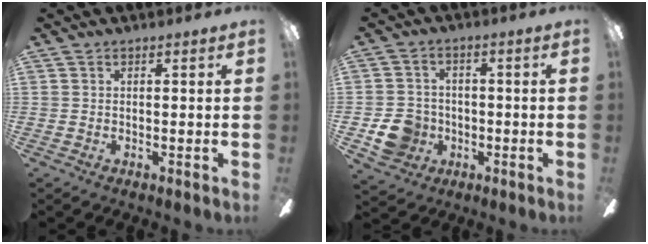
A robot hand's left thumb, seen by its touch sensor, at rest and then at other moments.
{"total": 8.3, "force": [-2.3, 7.5, 2.8], "torque": [-0.064, 0.018, -0.038]}